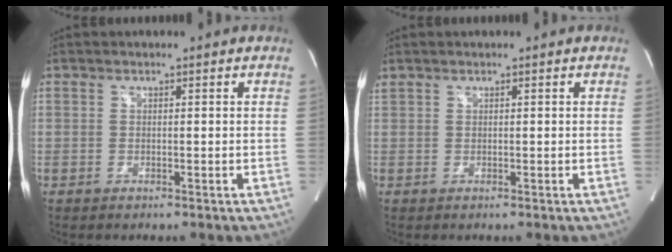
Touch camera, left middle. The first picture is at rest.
{"total": 0.5, "force": [0.5, 0.0, 0.1], "torque": [-0.018, 0.014, 0.018]}